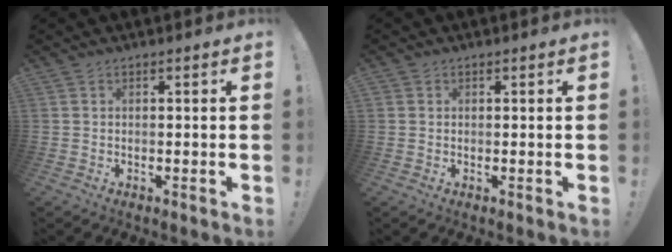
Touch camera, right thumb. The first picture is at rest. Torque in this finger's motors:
{"motor_torque": [-0.23, 0.02, 0.09, -0.12, 0.06]}